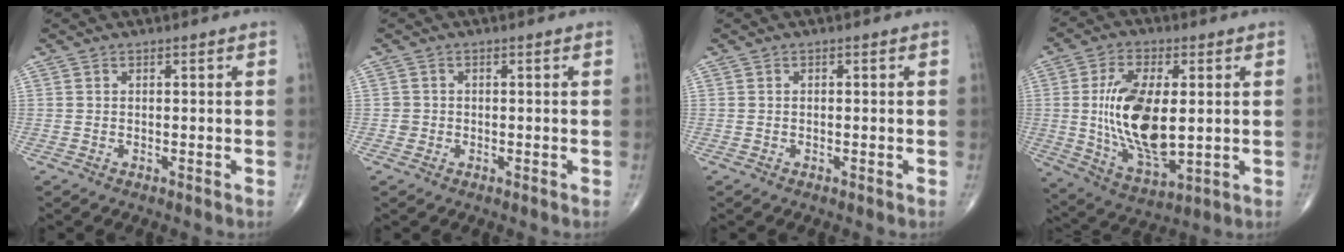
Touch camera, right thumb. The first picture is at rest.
{"total": 1.2, "force": [-0.2, 1.1, 0.0], "torque": [0.006, 0.006, -0.005]}
{"total": 0.0}
{"total": 17.3, "force": [1.0, 8.3, 15.2], "torque": [-0.280, -0.019, 0.027]}